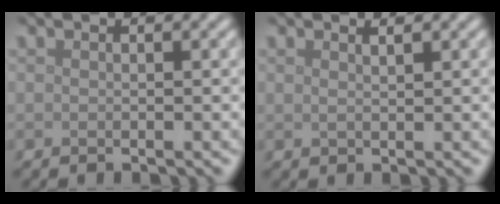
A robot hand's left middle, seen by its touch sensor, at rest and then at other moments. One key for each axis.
{"total": 0.9, "fx": 0.7, "fy": 0.2, "fz": 0.5, "tx": -0.011, "ty": -0.001, "tz": 0.011}